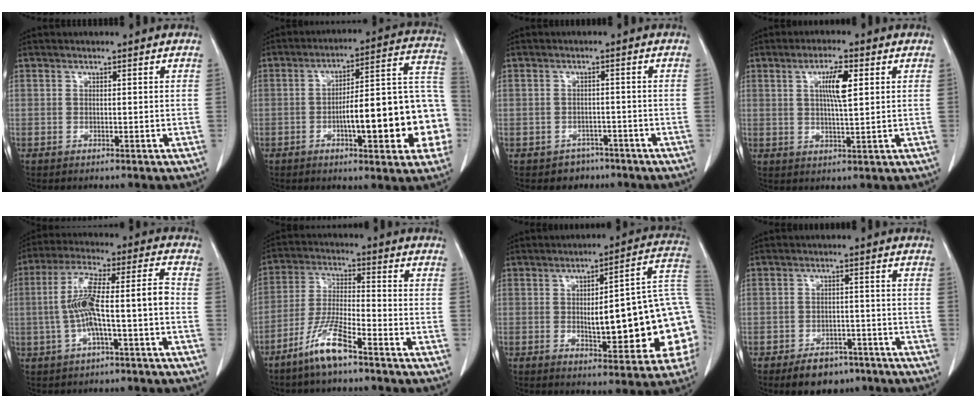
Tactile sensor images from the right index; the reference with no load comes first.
{"total": 19.8, "force": [-4.5, 4.1, 18.8], "torque": [-0.190, 0.044, -0.053]}
{"total": 3.4, "force": [-2.3, 2.6, -0.2], "torque": [0.000, 0.013, -0.033]}
{"total": 5.7, "force": [1.8, 0.8, 5.4], "torque": [-0.098, 0.000, 0.031]}
{"total": 11.5, "force": [-2.0, 1.4, 11.2], "torque": [-0.216, 0.034, -0.035]}
{"total": 8.5, "force": [-5.8, 0.8, 6.2], "torque": [-0.131, -0.013, -0.116]}
{"total": 20.5, "force": [-1.7, 4.3, 20.0], "torque": [-0.200, 0.037, -0.007]}
{"total": 6.6, "force": [-4.9, 3.8, 2.4], "torque": [-0.034, 0.005, -0.070]}